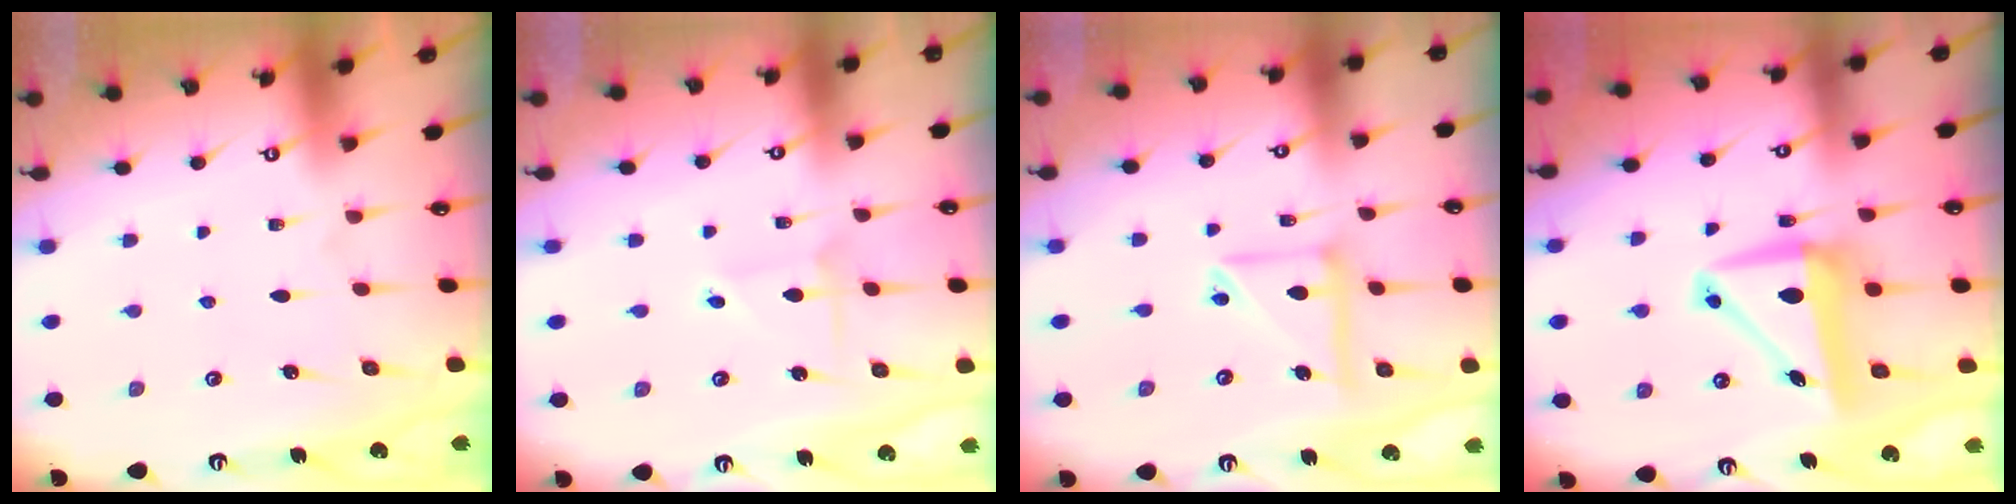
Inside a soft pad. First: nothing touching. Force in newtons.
{"total": 2.9, "press": 2.9, "slide": 0.1}
{"total": 10.6, "press": 10.5, "slide": 0.9}
{"total": 8.9, "press": 8.7, "slide": 1.6}